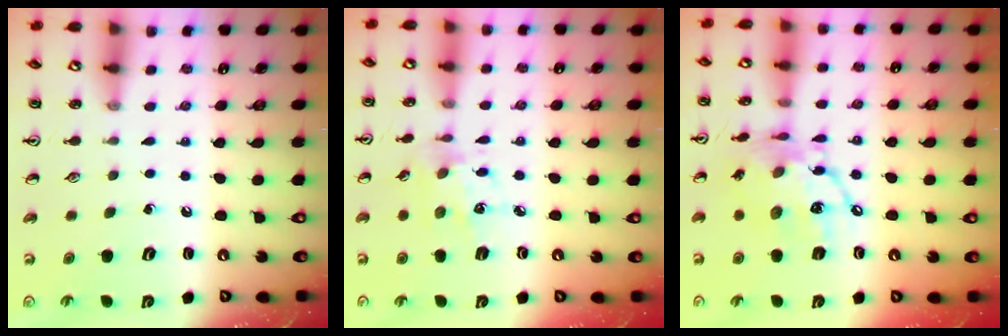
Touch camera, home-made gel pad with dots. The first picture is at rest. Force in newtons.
{"total": 4.6, "press": 4.3, "slide": 1.5}
{"total": 16.0, "press": 15.9, "slide": 1.4}